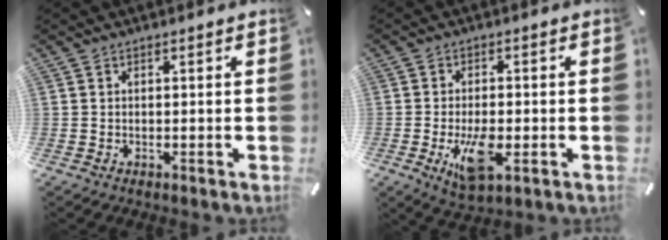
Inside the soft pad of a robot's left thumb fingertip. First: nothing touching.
{"total": 9.0, "force": [-2.4, 3.9, 7.7], "torque": [-0.146, -0.013, -0.040]}